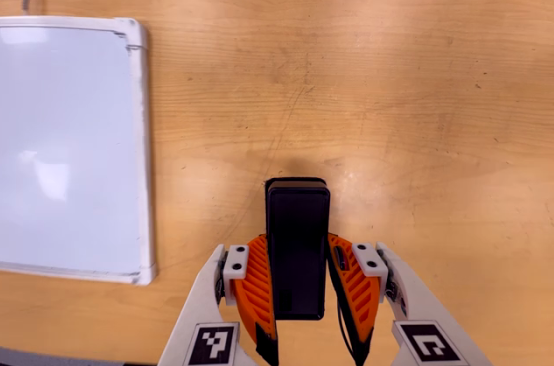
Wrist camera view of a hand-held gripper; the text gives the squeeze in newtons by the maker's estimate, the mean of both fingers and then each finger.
{"total": 3.6, "left": 1.9, "right": 5.2}